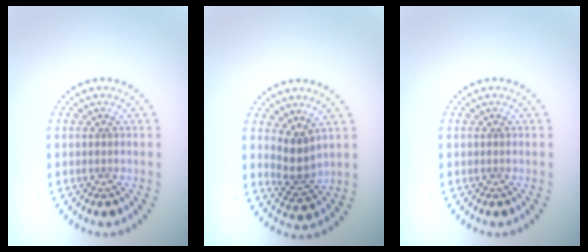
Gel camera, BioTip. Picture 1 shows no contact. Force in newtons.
{"total": 2.5, "press": 2.0, "slide": 1.5}
{"total": 0.0}